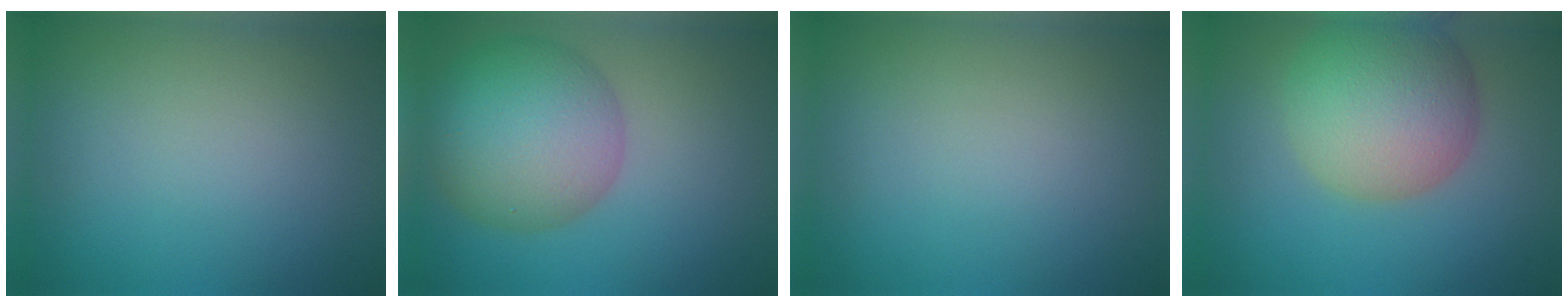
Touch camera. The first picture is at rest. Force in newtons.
{"total": 9.6, "press": 9.6, "slide": 0.5}
{"total": 0.0}
{"total": 9.1, "press": 9.1, "slide": 0.7}